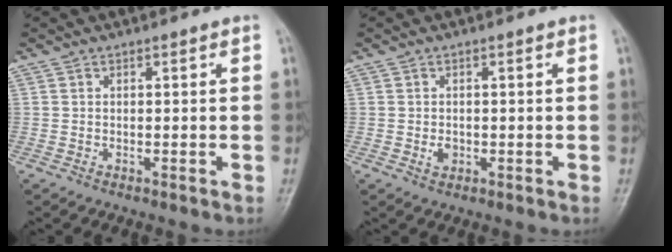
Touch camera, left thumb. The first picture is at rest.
{"total": 1.7, "force": [-0.3, 1.4, 1.0], "torque": [-0.012, 0.001, -0.003]}